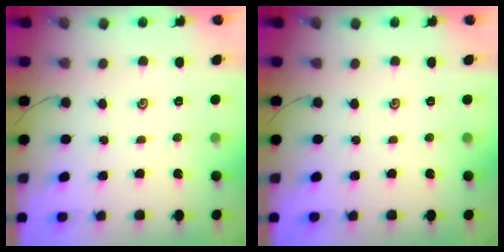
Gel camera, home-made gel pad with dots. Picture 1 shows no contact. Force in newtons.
{"total": 0.0}